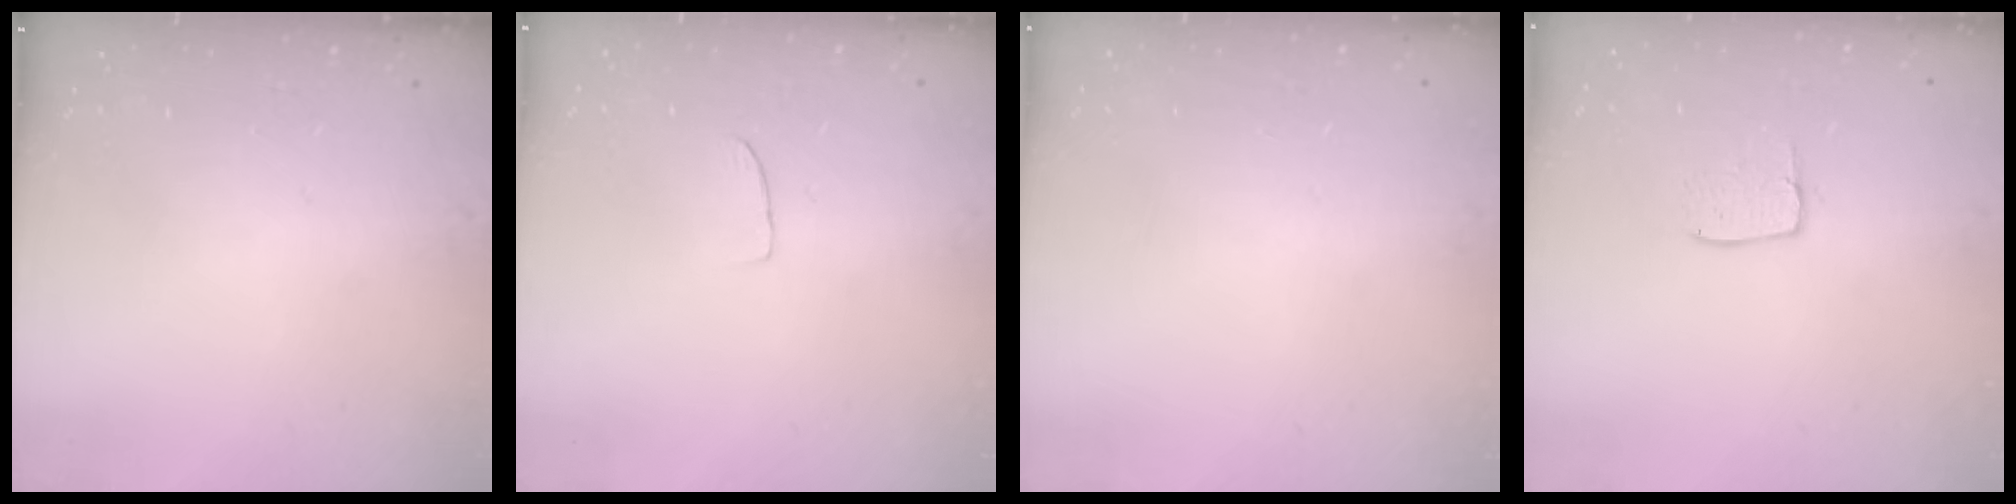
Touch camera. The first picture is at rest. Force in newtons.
{"total": 2.6, "press": 2.6, "slide": 0.2}
{"total": 0.0}
{"total": 5.6, "press": 5.6, "slide": 0.3}